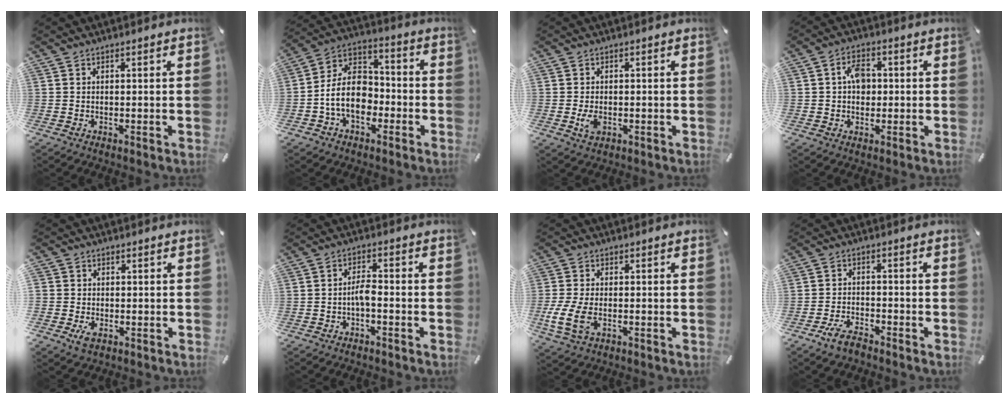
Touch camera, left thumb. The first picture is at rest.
{"total": 12.9, "force": [-4.0, 9.4, 7.9], "torque": [-0.167, 0.024, -0.073]}
{"total": 3.1, "force": [-0.6, 1.8, 2.4], "torque": [-0.063, -0.006, -0.014]}
{"total": 5.6, "force": [0.4, 4.0, 3.9], "torque": [-0.060, 0.006, 0.004]}
{"total": 4.5, "force": [-1.4, 4.1, 1.3], "torque": [-0.020, 0.010, -0.025]}
{"total": 3.8, "force": [-1.5, 1.3, 3.2], "torque": [-0.064, 0.008, -0.030]}
{"total": 7.9, "force": [-2.0, 4.6, 6.2], "torque": [-0.136, -0.004, -0.032]}
{"total": 5.0, "force": [-4.1, 1.7, 2.4], "torque": [-0.055, 0.018, -0.080]}